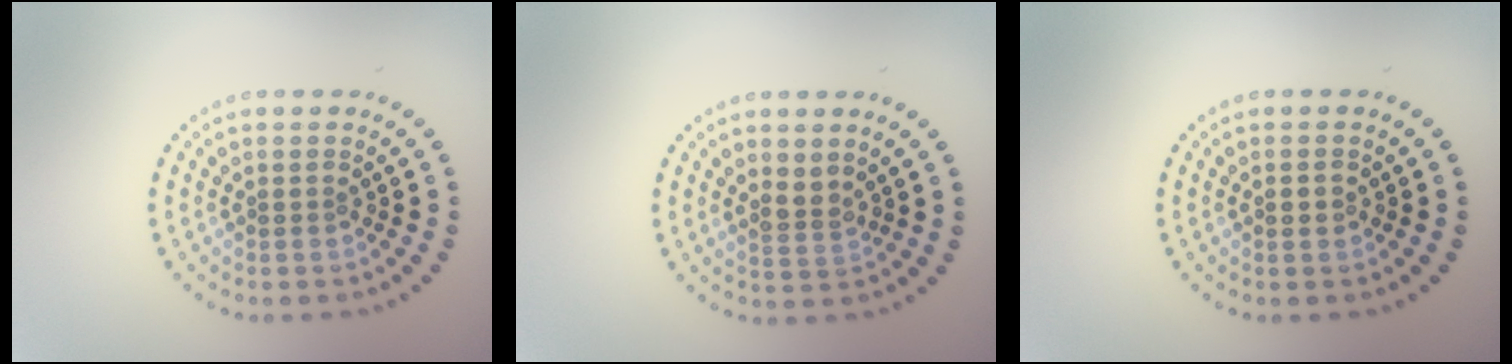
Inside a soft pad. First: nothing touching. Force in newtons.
{"total": 1.9, "press": 1.4, "slide": 1.3}
{"total": 1.1, "press": 1.1, "slide": 0.1}